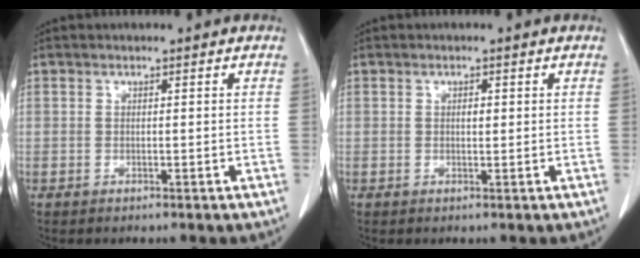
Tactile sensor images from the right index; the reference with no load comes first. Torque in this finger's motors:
{"motor_torque": [0.38, 0.00, 0.01, 0.00]}